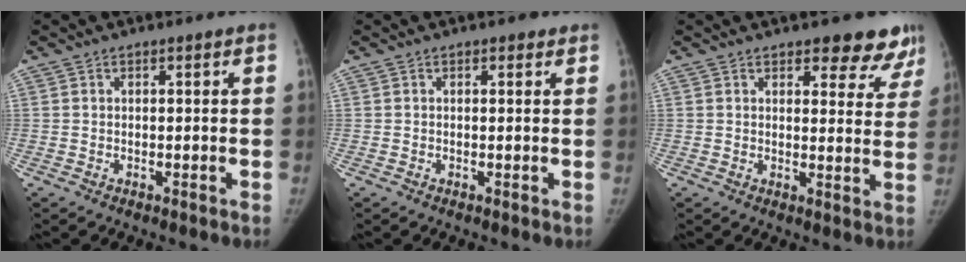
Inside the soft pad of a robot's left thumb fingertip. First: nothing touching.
{"total": 1.1, "force": [0.7, 0.6, 0.7], "torque": [-0.006, -0.002, 0.006]}
{"total": 8.9, "force": [7.0, 3.6, 4.2], "torque": [-0.007, -0.039, 0.073]}